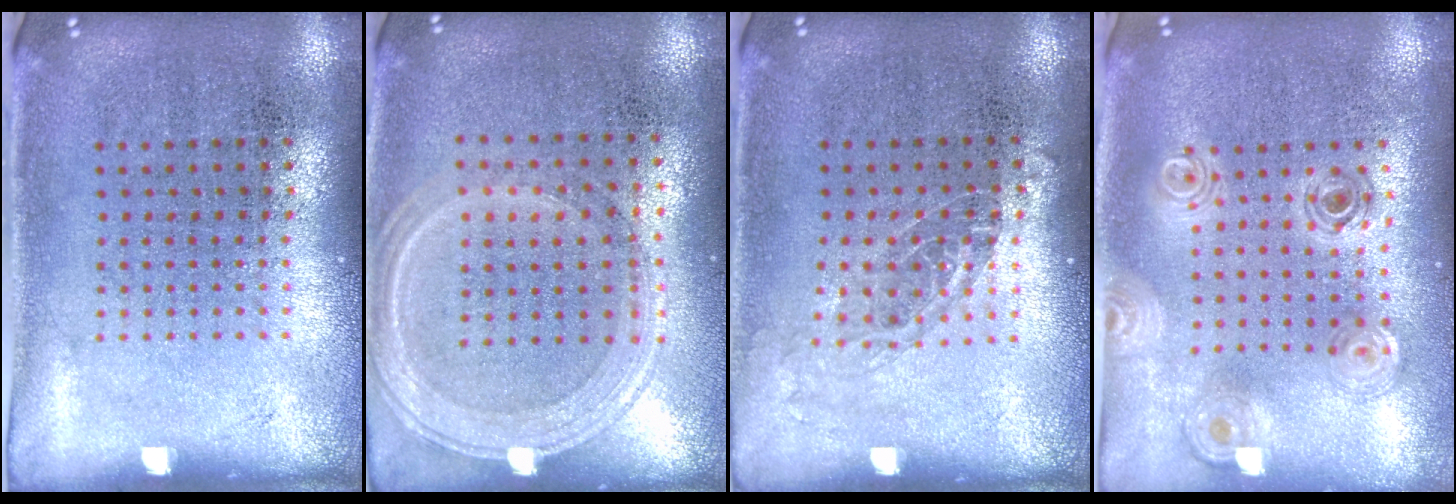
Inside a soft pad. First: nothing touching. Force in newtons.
{"total": 1.2, "press": 1.1, "slide": 0.5}
{"total": 1.0, "press": 0.9, "slide": 0.5}
{"total": 1.0, "press": 1.0, "slide": 0.2}